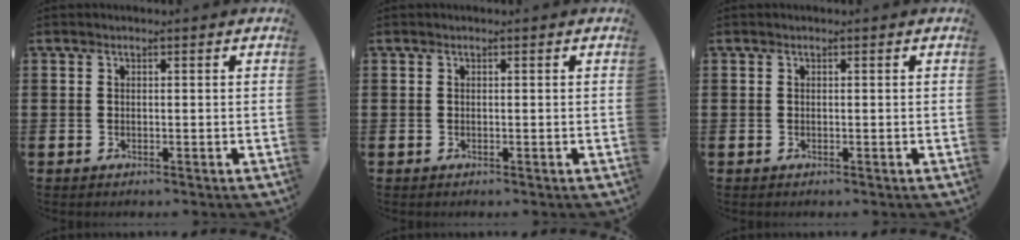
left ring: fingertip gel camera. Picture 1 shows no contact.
{"total": 0.0}
{"total": 0.0}